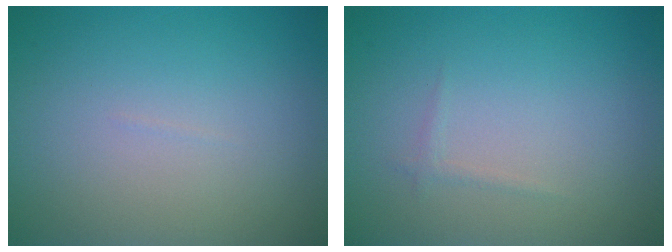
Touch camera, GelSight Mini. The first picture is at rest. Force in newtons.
{"total": 0.6, "press": 0.6, "slide": 0.0}